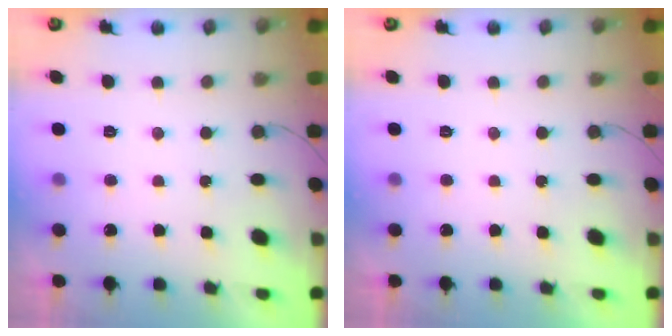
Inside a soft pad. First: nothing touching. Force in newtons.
{"total": 0.0}